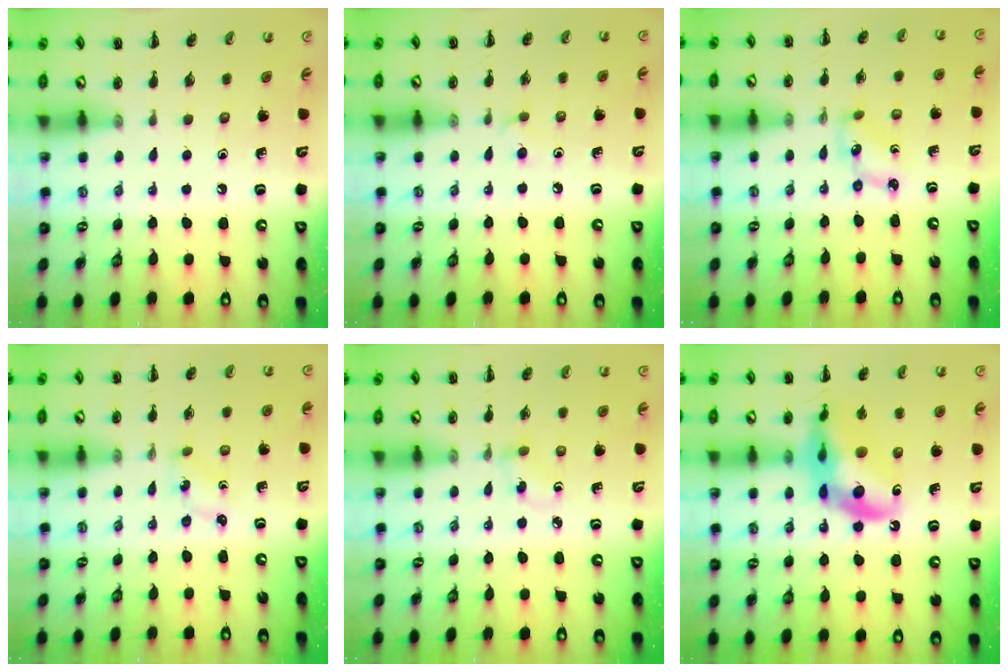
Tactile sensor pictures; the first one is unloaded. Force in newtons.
{"total": 4.0, "press": 3.7, "slide": 1.5}
{"total": 2.8, "press": 2.7, "slide": 0.7}
{"total": 0.0}
{"total": 2.3, "press": 2.0, "slide": 1.1}
{"total": 17.1, "press": 16.6, "slide": 4.0}